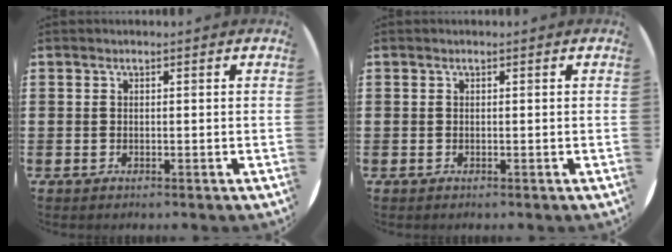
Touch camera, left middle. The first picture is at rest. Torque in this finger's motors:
{"motor_torque": [-0.01, 0.00, 0.00, 0.01]}